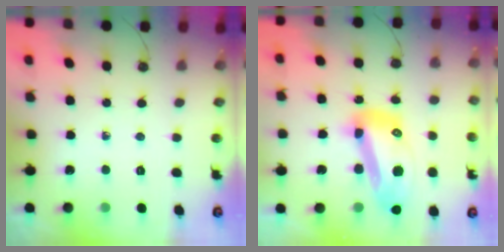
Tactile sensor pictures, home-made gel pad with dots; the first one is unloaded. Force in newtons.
{"total": 16.2, "press": 16.1, "slide": 1.9}